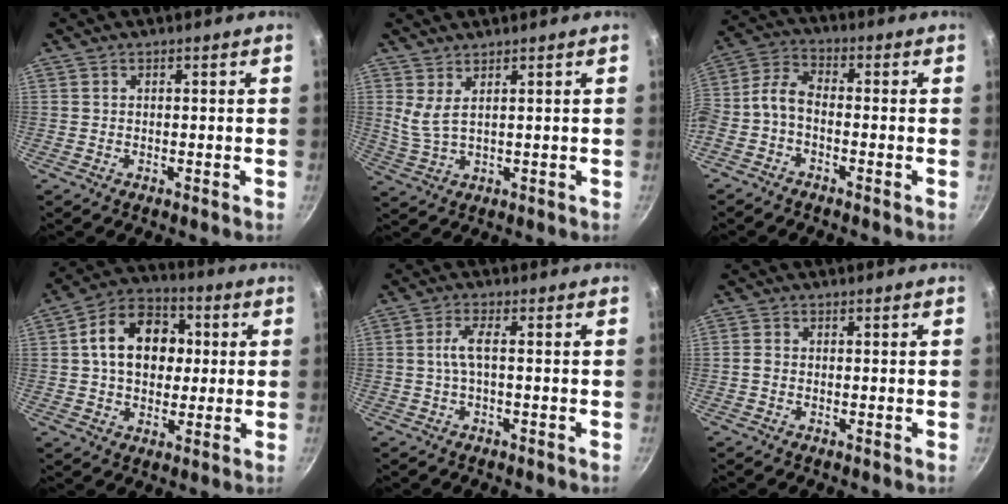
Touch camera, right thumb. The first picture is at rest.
{"total": 3.8, "force": [2.1, 0.9, 3.1], "torque": [-0.063, -0.027, 0.045]}
{"total": 6.3, "force": [-2.3, 3.4, 4.8], "torque": [-0.116, 0.039, -0.060]}
{"total": 14.7, "force": [2.0, 10.9, 9.6], "torque": [-0.121, 0.021, 0.018]}
{"total": 3.5, "force": [-0.4, 0.6, 3.4], "torque": [-0.081, 0.010, -0.007]}
{"total": 1.2, "force": [-0.4, 0.9, 0.7], "torque": [-0.015, 0.006, -0.009]}